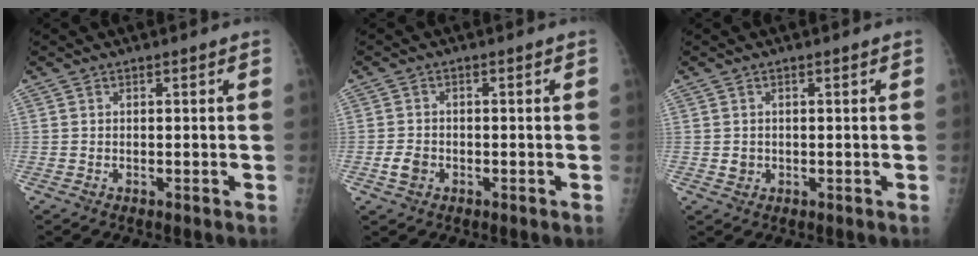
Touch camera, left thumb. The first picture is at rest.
{"total": 2.9, "force": [-1.1, 2.3, 1.5], "torque": [-0.023, 0.006, -0.017]}
{"total": 1.4, "force": [0.0, 1.3, 0.5], "torque": [-0.003, 0.001, 0.005]}